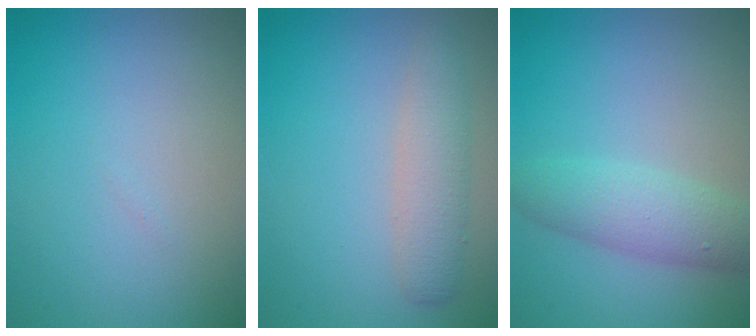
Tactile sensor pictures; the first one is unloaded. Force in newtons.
{"total": 2.9, "press": 2.9, "slide": 0.1}
{"total": 3.8, "press": 3.8, "slide": 0.1}